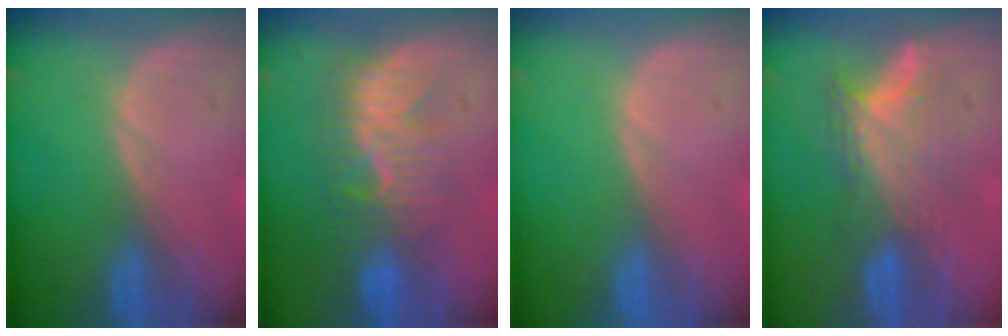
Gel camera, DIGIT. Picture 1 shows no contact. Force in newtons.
{"total": 8.2, "press": 7.9, "slide": 2.3}
{"total": 0.0}
{"total": 7.9, "press": 6.8, "slide": 4.1}